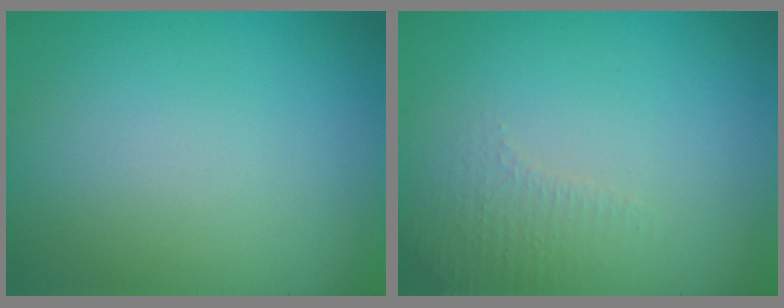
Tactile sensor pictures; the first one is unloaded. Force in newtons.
{"total": 1.6, "press": 1.6, "slide": 0.4}